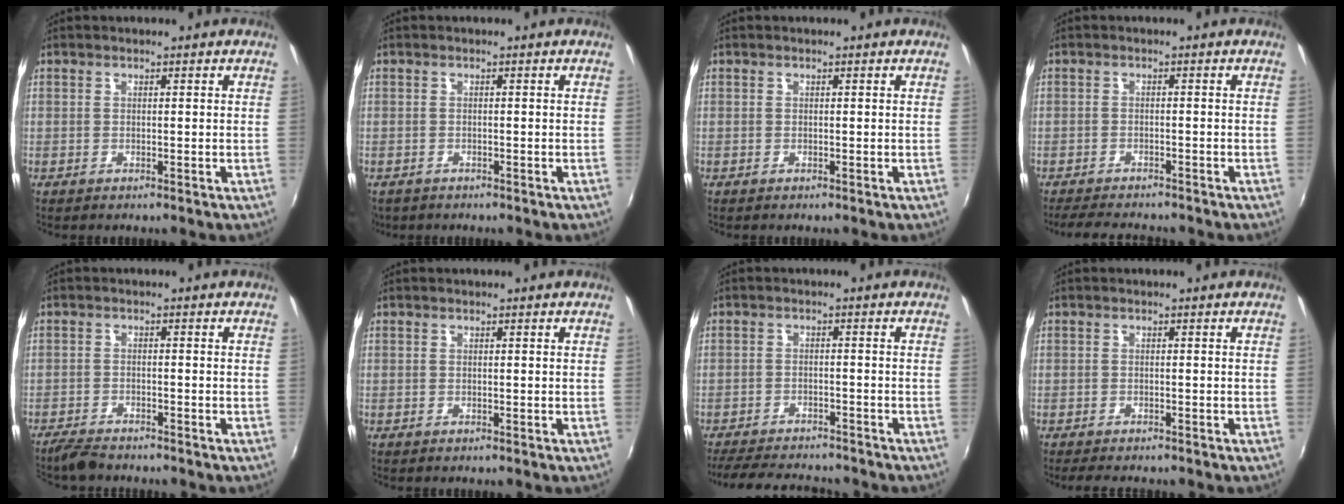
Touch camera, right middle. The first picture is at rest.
{"total": 2.6, "force": [-1.8, 1.7, 0.9], "torque": [-0.021, -0.010, -0.027]}
{"total": 0.0}
{"total": 7.0, "force": [-6.3, 1.5, 2.5], "torque": [-0.068, -0.012, -0.099]}
{"total": 4.2, "force": [-3.9, 0.8, 1.2], "torque": [-0.041, -0.015, -0.076]}
{"total": 0.0}
{"total": 11.8, "force": [-10.6, 3.1, 4.3], "torque": [-0.108, -0.009, -0.161]}
{"total": 3.6, "force": [-3.1, 1.0, 1.5], "torque": [-0.037, -0.015, -0.052]}